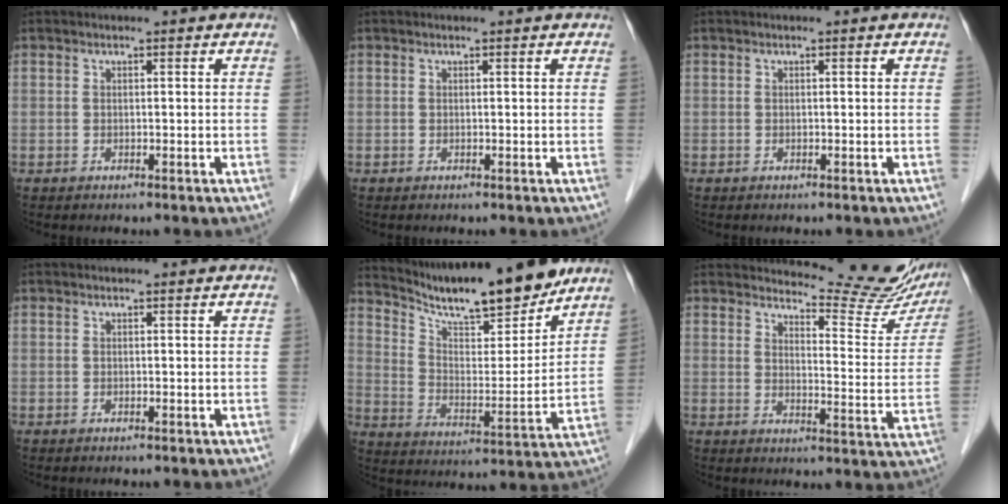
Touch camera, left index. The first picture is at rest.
{"total": 0.6, "force": [0.6, 0.1, 0.1], "torque": [-0.005, 0.004, 0.006]}
{"total": 0.0}
{"total": 0.0}
{"total": 17.5, "force": [15.6, 1.8, 7.7], "torque": [-0.128, -0.018, 0.248]}
{"total": 16.0, "force": [15.4, 1.8, 3.9], "torque": [-0.046, -0.082, 0.169]}